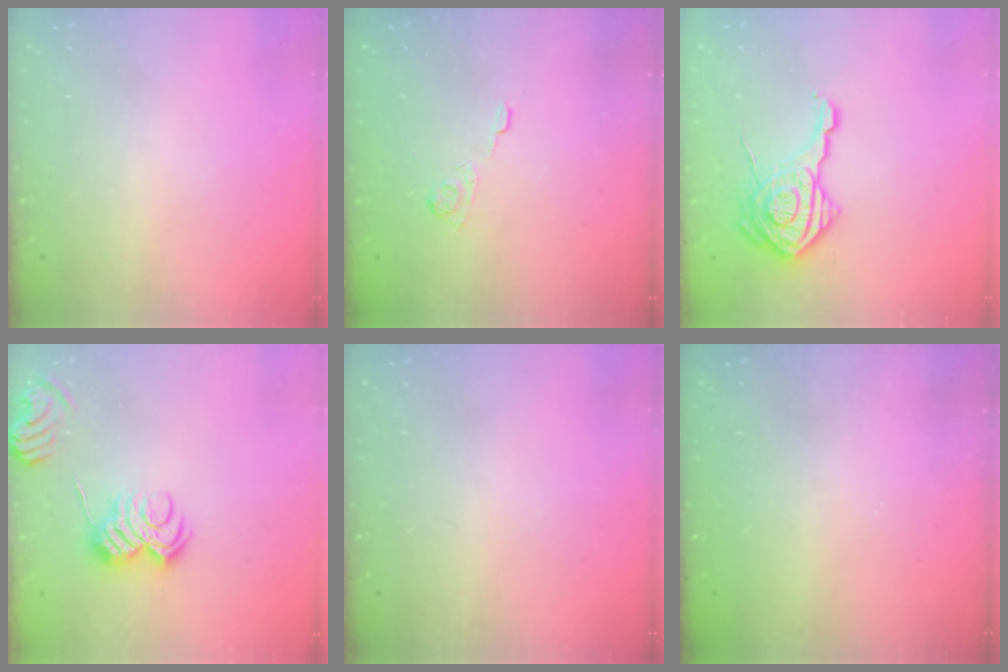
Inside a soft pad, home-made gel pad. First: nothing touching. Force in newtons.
{"total": 3.7, "press": 3.4, "slide": 1.4}
{"total": 16.6, "press": 16.6, "slide": 1.2}
{"total": 9.6, "press": 9.6, "slide": 0.5}
{"total": 0.0}
{"total": 2.3, "press": 2.2, "slide": 0.8}